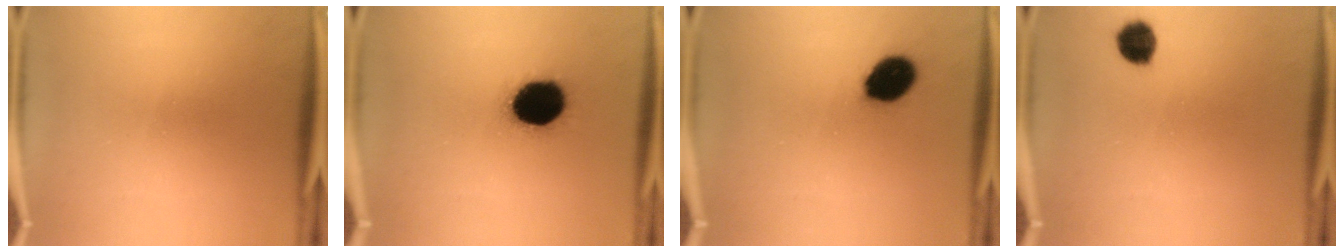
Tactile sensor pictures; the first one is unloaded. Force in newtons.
{"total": 19.6}
{"total": 11.6}
{"total": 4.9}